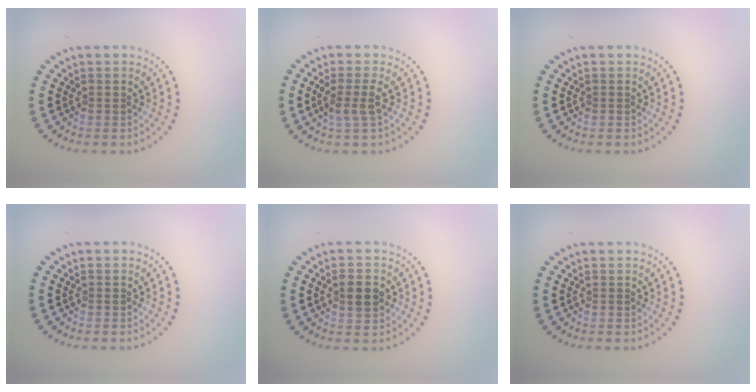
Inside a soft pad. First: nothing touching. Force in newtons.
{"total": 2.1, "press": 1.7, "slide": 1.2}
{"total": 0.0}
{"total": 0.0}
{"total": 2.9, "press": 2.9, "slide": 0.1}
{"total": 0.0}